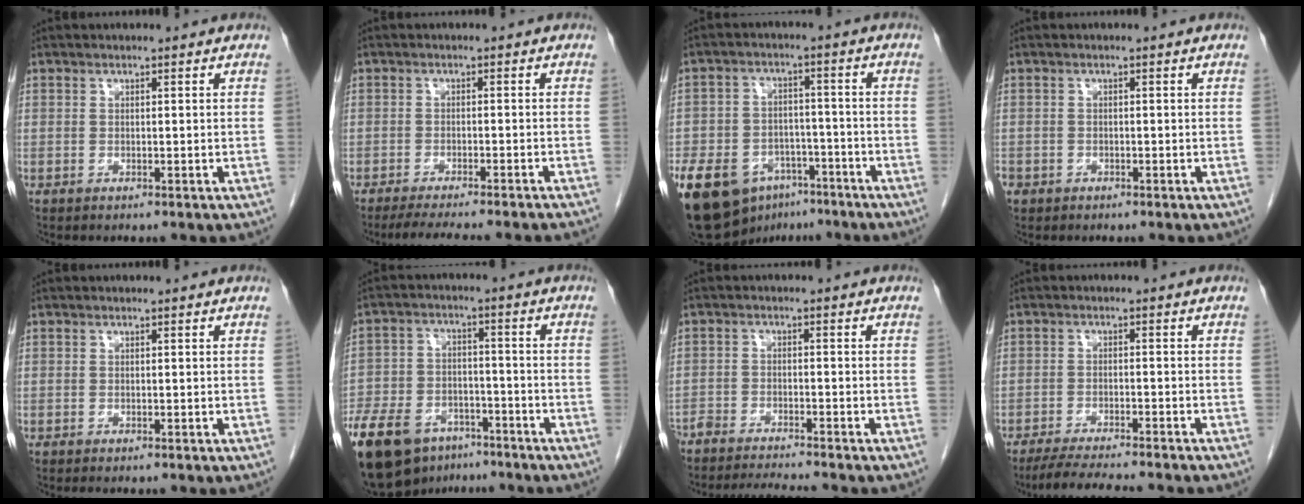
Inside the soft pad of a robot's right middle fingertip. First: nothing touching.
{"total": 11.1, "force": [-9.8, -0.2, 5.2], "torque": [-0.054, -0.019, -0.134]}
{"total": 21.6, "force": [-12.1, 13.9, 11.2], "torque": [-0.297, -0.007, -0.188]}
{"total": 2.1, "force": [-1.3, 1.6, 0.5], "torque": [-0.014, 0.002, -0.023]}
{"total": 1.0, "force": [-0.9, 0.1, 0.4], "torque": [-0.012, -0.006, -0.011]}
{"total": 22.0, "force": [-14.7, 12.0, 11.1], "torque": [-0.291, -0.024, -0.237]}
{"total": 8.0, "force": [-7.6, -0.5, 2.5], "torque": [-0.027, -0.011, -0.124]}
{"total": 10.0, "force": [-8.8, 0.2, 4.6], "torque": [-0.064, -0.019, -0.137]}